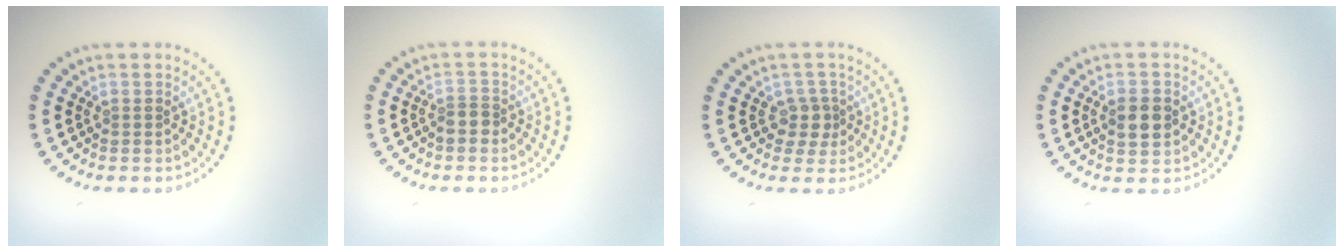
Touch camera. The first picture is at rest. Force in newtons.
{"total": 1.5, "press": 1.2, "slide": 0.9}
{"total": 2.0, "press": 1.6, "slide": 1.2}
{"total": 2.9, "press": 2.9, "slide": 0.1}